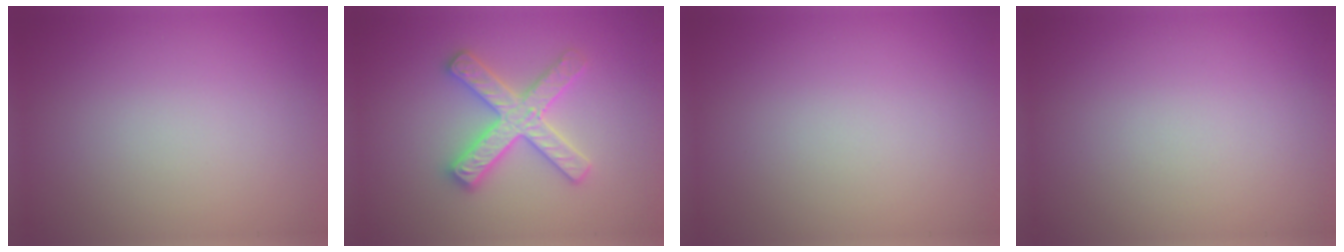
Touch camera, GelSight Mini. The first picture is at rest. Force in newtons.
{"total": 4.7, "press": 4.6, "slide": 0.6}
{"total": 0.0}
{"total": 0.0}